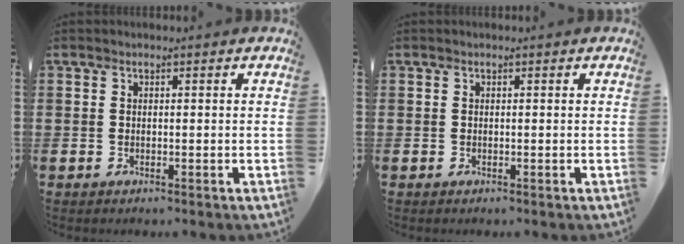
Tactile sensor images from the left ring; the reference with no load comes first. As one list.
[{"total": 0.0}]